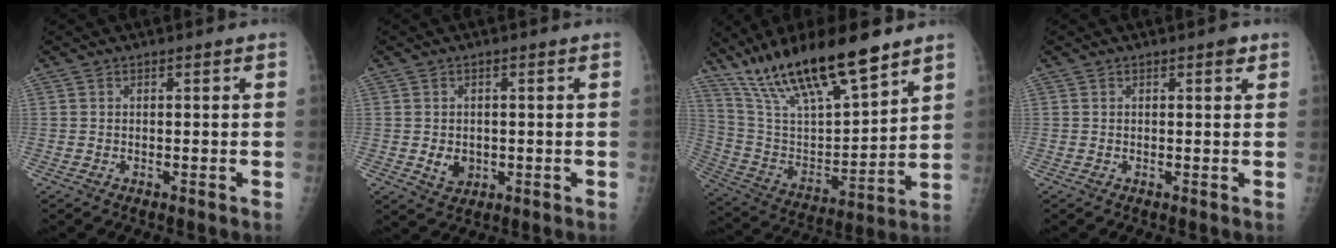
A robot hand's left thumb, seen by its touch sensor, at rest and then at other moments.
{"total": 3.6, "force": [-0.4, 2.9, 2.1], "torque": [-0.021, -0.001, 0.004]}
{"total": 22.9, "force": [16.5, 5.7, 14.8], "torque": [-0.248, -0.057, 0.307]}
{"total": 1.3, "force": [0.8, 0.5, 1.0], "torque": [-0.011, -0.001, 0.008]}